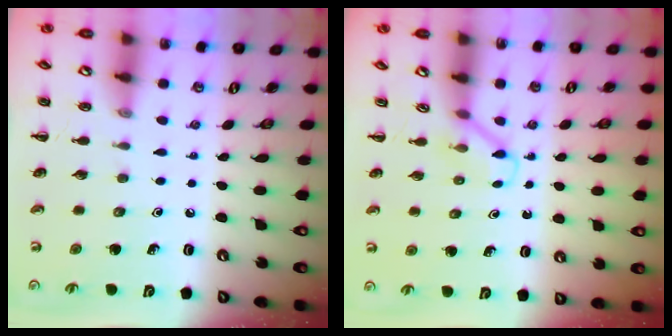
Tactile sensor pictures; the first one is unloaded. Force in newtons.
{"total": 3.0, "press": 2.8, "slide": 0.9}